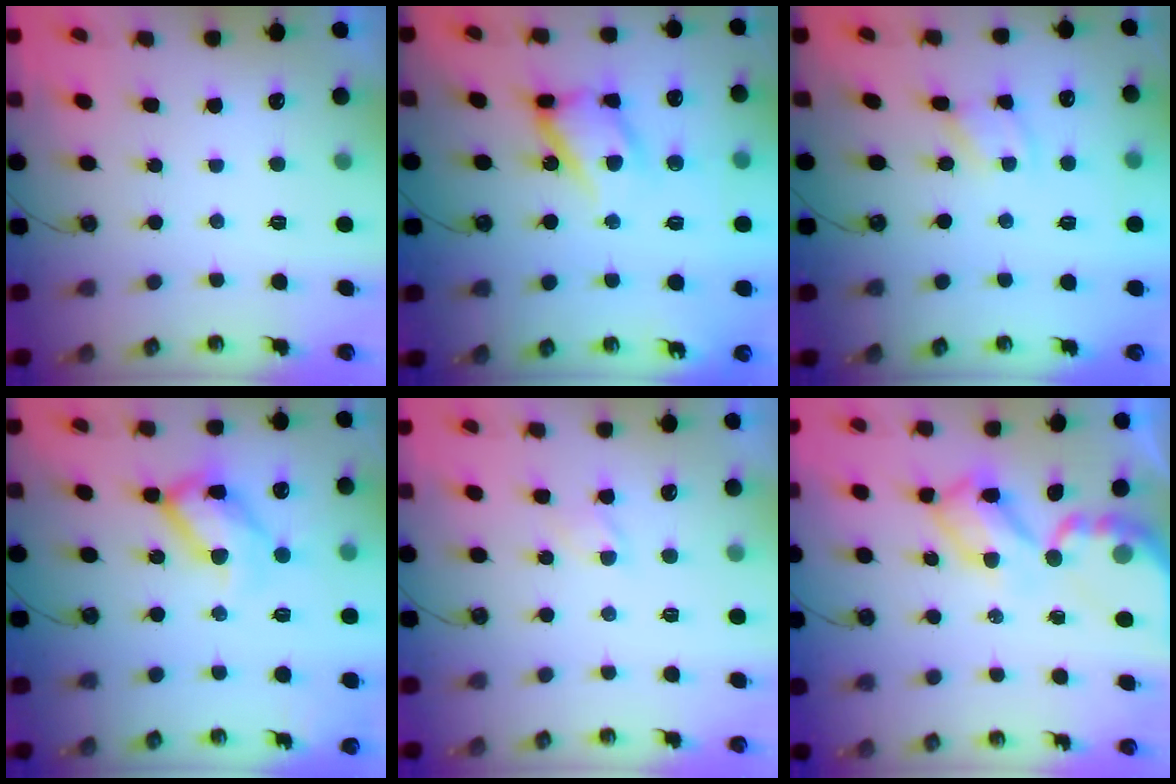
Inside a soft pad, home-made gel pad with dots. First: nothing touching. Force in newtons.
{"total": 14.1, "press": 14.1, "slide": 1.2}
{"total": 2.4, "press": 2.4, "slide": 0.2}
{"total": 17.0, "press": 16.9, "slide": 2.0}
{"total": 2.8, "press": 2.8, "slide": 0.4}
{"total": 7.7, "press": 7.6, "slide": 0.7}